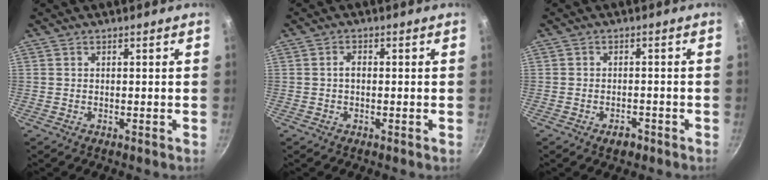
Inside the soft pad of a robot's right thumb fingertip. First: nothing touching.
{"total": 1.7, "force": [0.0, 1.1, 1.4], "torque": [-0.022, 0.009, -0.002]}
{"total": 2.9, "force": [-1.8, 1.7, 1.4], "torque": [-0.013, 0.018, -0.023]}